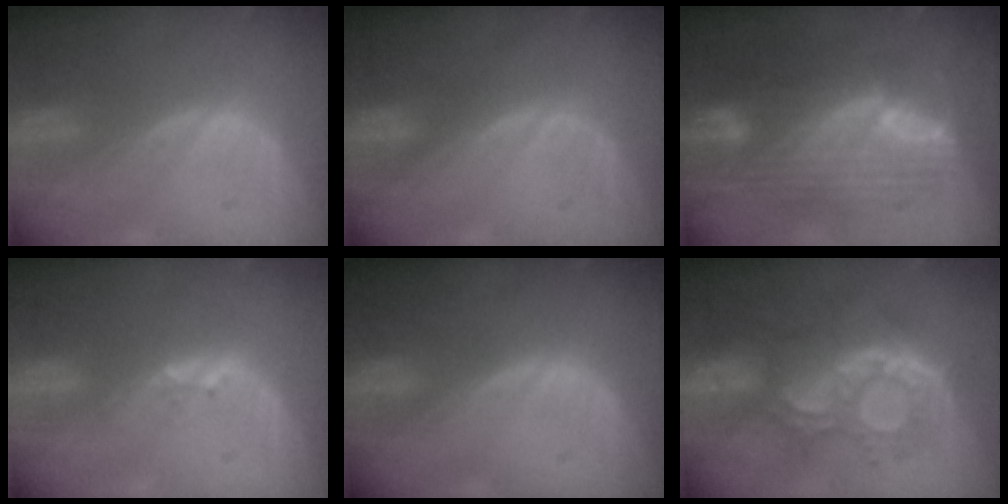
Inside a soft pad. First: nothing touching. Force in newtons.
{"total": 0.0}
{"total": 11.7, "press": 11.7, "slide": 1.1}
{"total": 1.7, "press": 1.5, "slide": 0.9}
{"total": 0.0}
{"total": 9.4, "press": 9.4, "slide": 0.6}